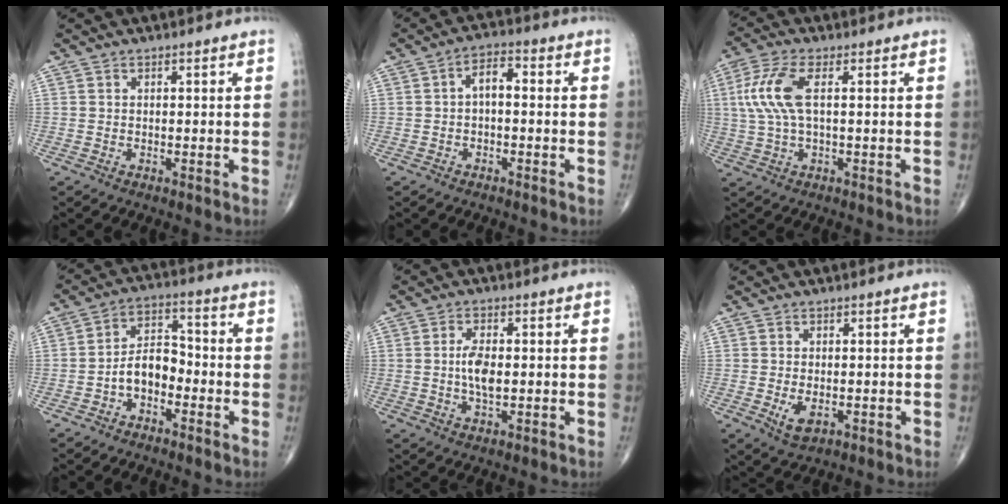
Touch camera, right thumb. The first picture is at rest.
{"total": 4.2, "force": [-0.2, 2.2, 3.5], "torque": [-0.051, 0.020, -0.012]}
{"total": 8.8, "force": [1.5, 3.3, 8.0], "torque": [-0.205, 0.015, 0.030]}
{"total": 7.2, "force": [-2.7, 4.5, 4.9], "torque": [-0.068, 0.039, -0.059]}
{"total": 5.3, "force": [0.0, 2.4, 4.7], "torque": [-0.091, -0.003, -0.002]}
{"total": 3.7, "force": [-0.9, 2.1, 2.9], "torque": [-0.049, -0.007, -0.009]}